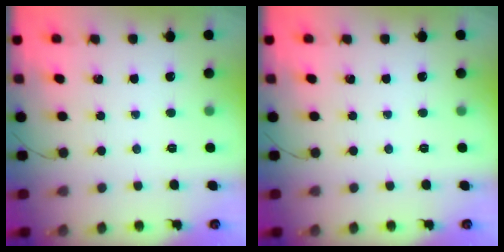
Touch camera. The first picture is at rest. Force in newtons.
{"total": 0.0}